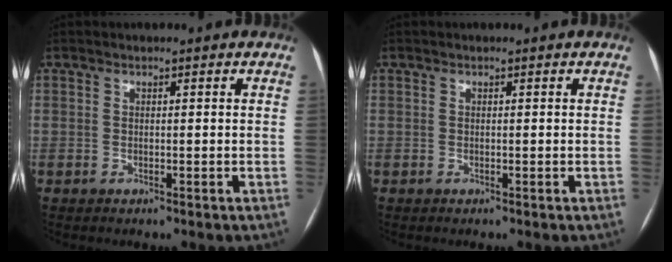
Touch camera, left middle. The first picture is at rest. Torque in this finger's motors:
{"motor_torque": [0.07, -0.37, -0.02, 0.00]}